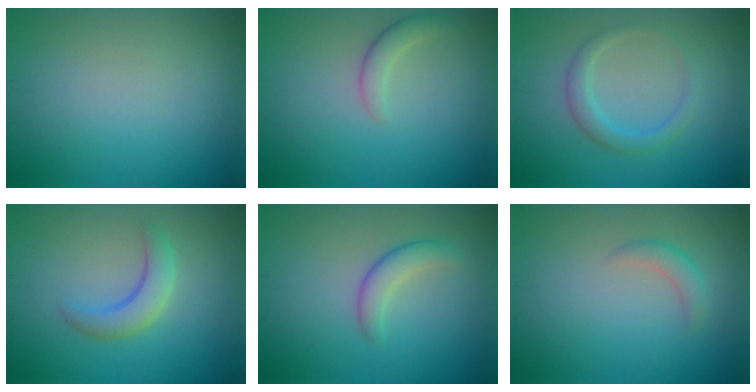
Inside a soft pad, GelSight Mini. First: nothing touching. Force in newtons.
{"total": 1.9, "press": 1.9, "slide": 0.2}
{"total": 2.3, "press": 2.3, "slide": 0.2}
{"total": 3.0, "press": 3.0, "slide": 0.3}
{"total": 2.4, "press": 2.4, "slide": 0.1}
{"total": 1.5, "press": 1.5, "slide": 0.1}